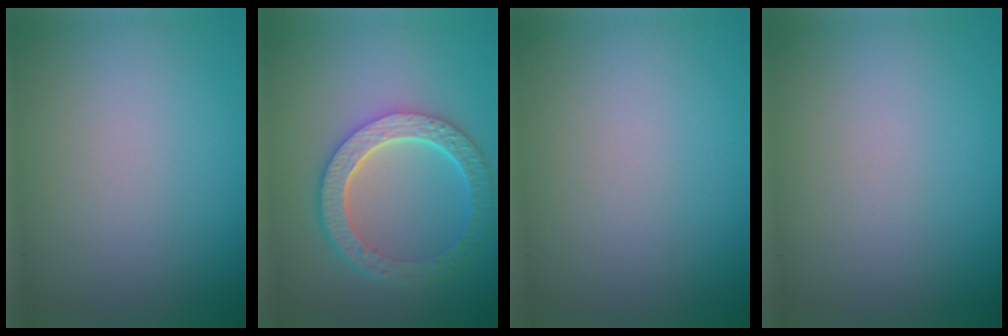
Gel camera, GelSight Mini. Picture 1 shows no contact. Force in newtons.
{"total": 6.0, "press": 4.4, "slide": 4.1}
{"total": 0.0}
{"total": 0.0}